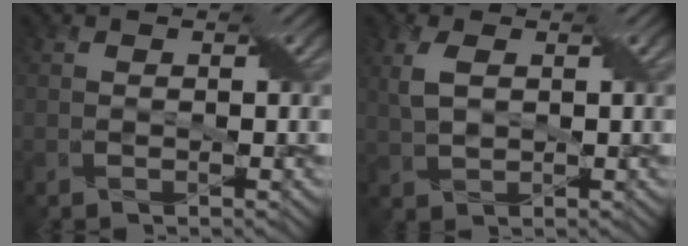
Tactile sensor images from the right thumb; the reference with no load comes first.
{"total": 3.5, "force": [1.1, 1.8, 2.7], "torque": [-0.075, 0.007, 0.024]}